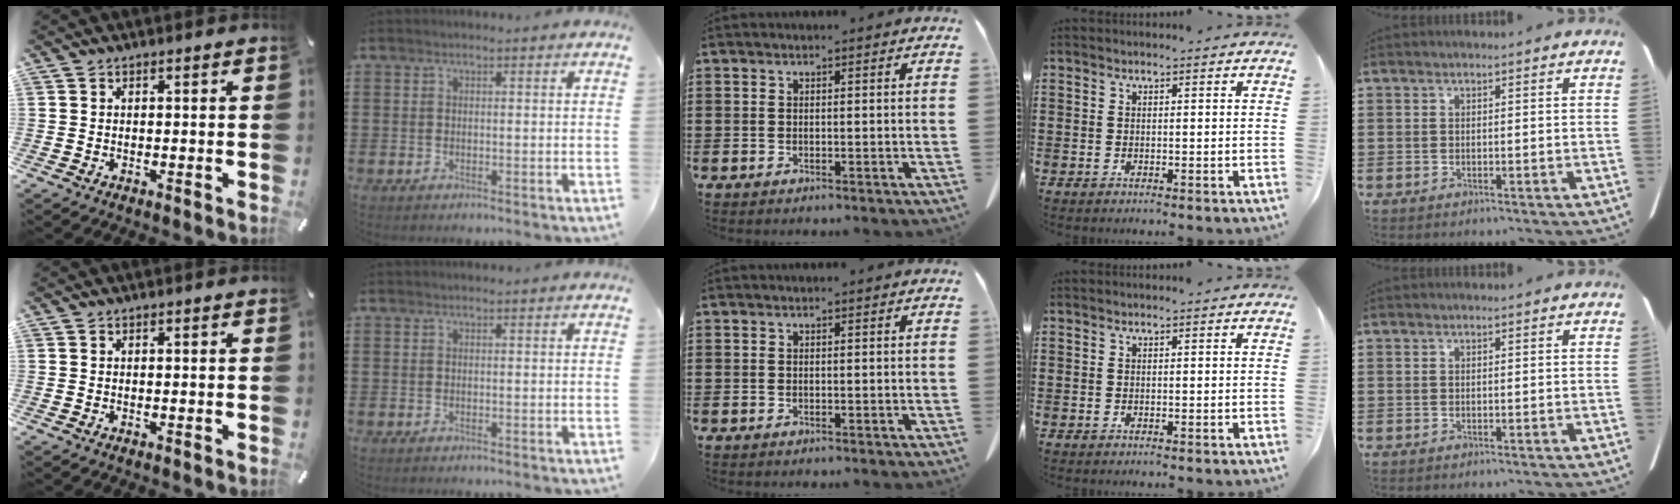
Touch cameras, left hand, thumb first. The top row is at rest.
{}